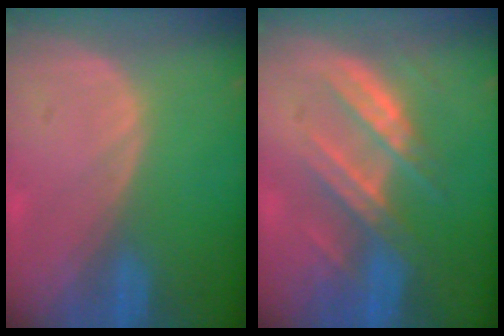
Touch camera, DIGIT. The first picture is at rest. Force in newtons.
{"total": 7.5, "press": 7.2, "slide": 2.0}